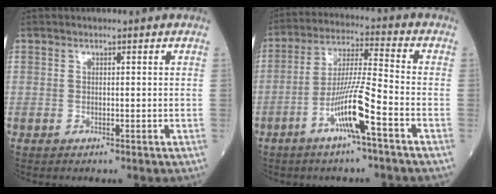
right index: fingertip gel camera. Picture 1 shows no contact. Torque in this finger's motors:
{"motor_torque": [1.48, -0.56, 0.72, 0.21]}